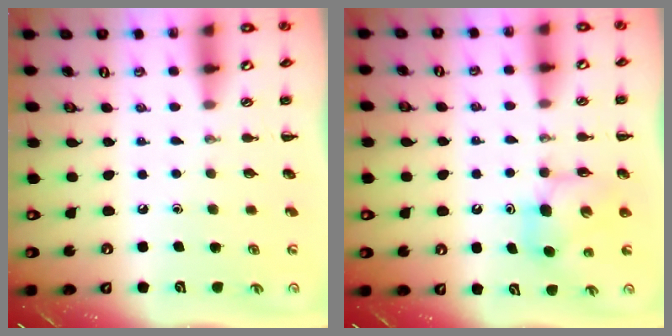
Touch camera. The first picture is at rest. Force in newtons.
{"total": 8.1, "press": 8.0, "slide": 1.1}